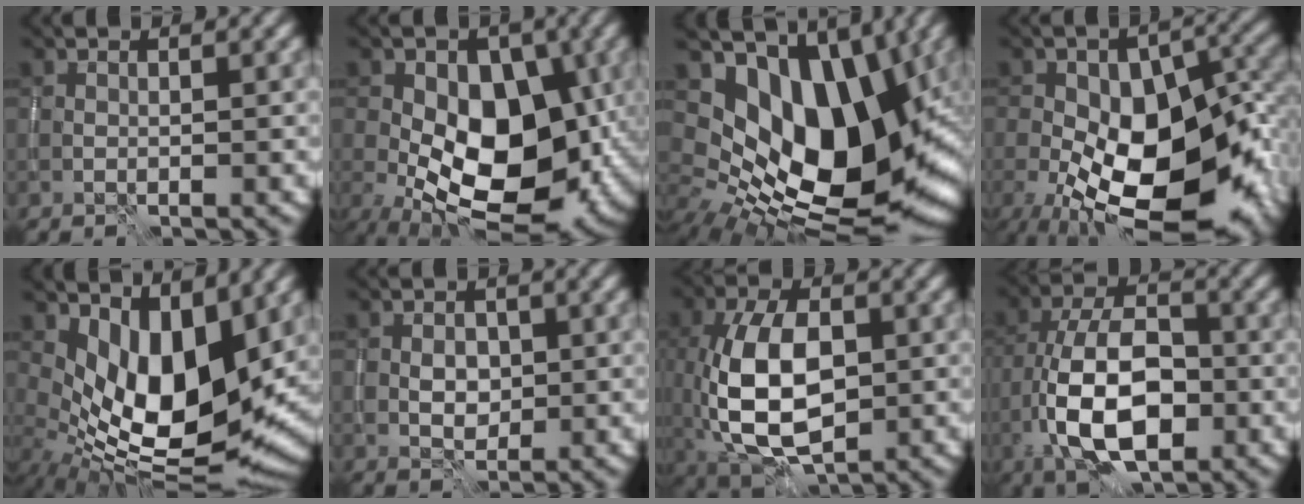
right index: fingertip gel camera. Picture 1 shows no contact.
{"total": 12.2, "force": [-1.8, 7.5, 9.5], "torque": [-0.129, -0.001, -0.040]}
{"total": 15.1, "force": [2.7, 9.5, 11.5], "torque": [-0.187, -0.009, 0.053]}
{"total": 17.4, "force": [-5.7, 9.5, 13.5], "torque": [-0.206, -0.025, -0.075]}
{"total": 10.9, "force": [1.6, 5.2, 9.4], "torque": [-0.159, -0.022, 0.034]}
{"total": 1.8, "force": [-0.2, 1.4, 1.1], "torque": [-0.016, 0.000, -0.003]}
{"total": 9.8, "force": [-1.0, 5.5, 8.1], "torque": [-0.164, -0.004, -0.018]}
{"total": 9.7, "force": [-3.4, 4.8, 7.8], "torque": [-0.147, 0.003, -0.067]}